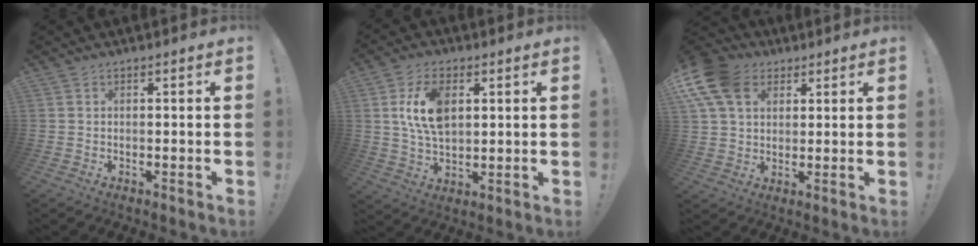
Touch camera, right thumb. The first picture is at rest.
{"total": 12.1, "force": [3.4, 7.3, 9.0], "torque": [-0.177, 0.003, 0.060]}
{"total": 14.0, "force": [5.5, 10.2, 7.9], "torque": [-0.151, -0.024, 0.105]}